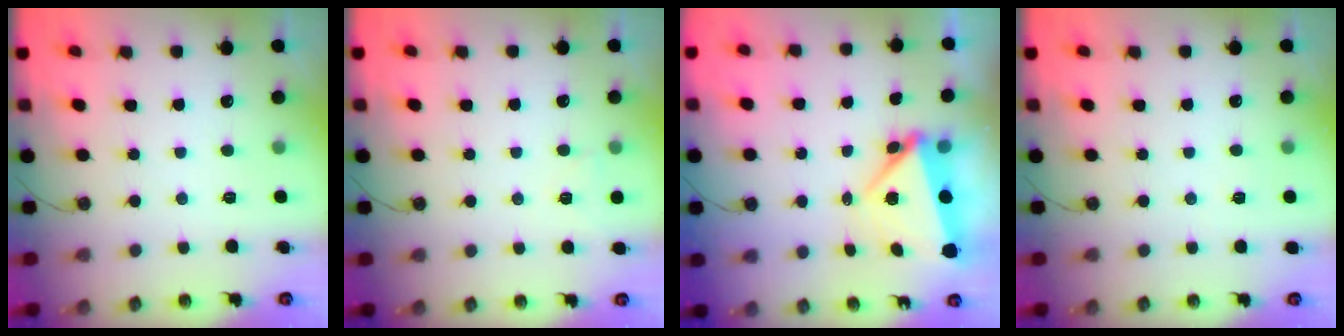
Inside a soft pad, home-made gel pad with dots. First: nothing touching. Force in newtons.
{"total": 3.9, "press": 3.6, "slide": 1.4}
{"total": 5.1, "press": 4.8, "slide": 1.6}
{"total": 2.6, "press": 1.3, "slide": 2.2}